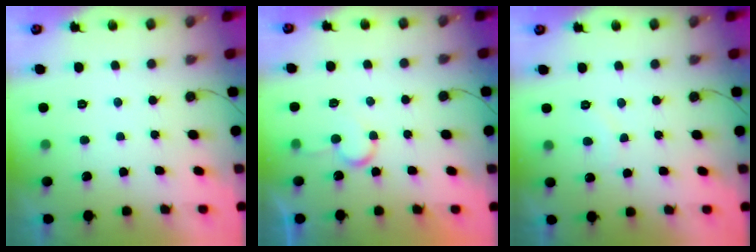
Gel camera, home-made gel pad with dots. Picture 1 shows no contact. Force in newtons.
{"total": 6.8, "press": 6.8, "slide": 0.6}
{"total": 4.8, "press": 4.8, "slide": 0.3}